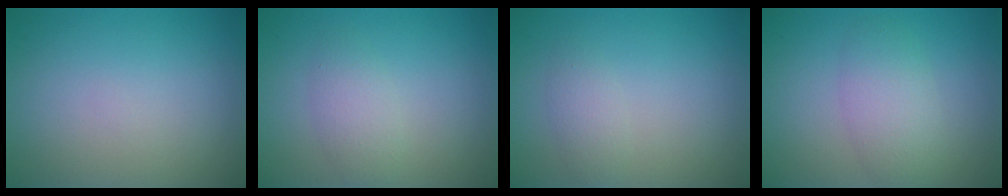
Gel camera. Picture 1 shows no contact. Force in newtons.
{"total": 2.2, "press": 2.2, "slide": 0.0}
{"total": 1.5, "press": 1.5, "slide": 0.2}
{"total": 3.4, "press": 3.4, "slide": 0.3}